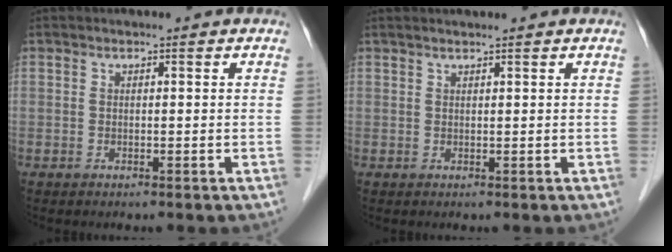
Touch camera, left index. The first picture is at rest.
{"total": 1.7, "force": [1.5, -0.1, 0.8], "torque": [-0.010, 0.017, 0.030]}